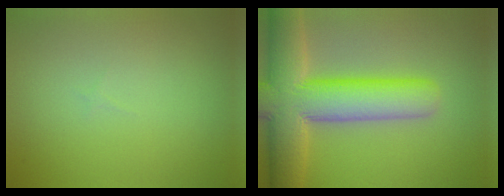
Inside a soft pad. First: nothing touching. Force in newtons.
{"total": 10.8, "press": 10.8, "slide": 0.6}